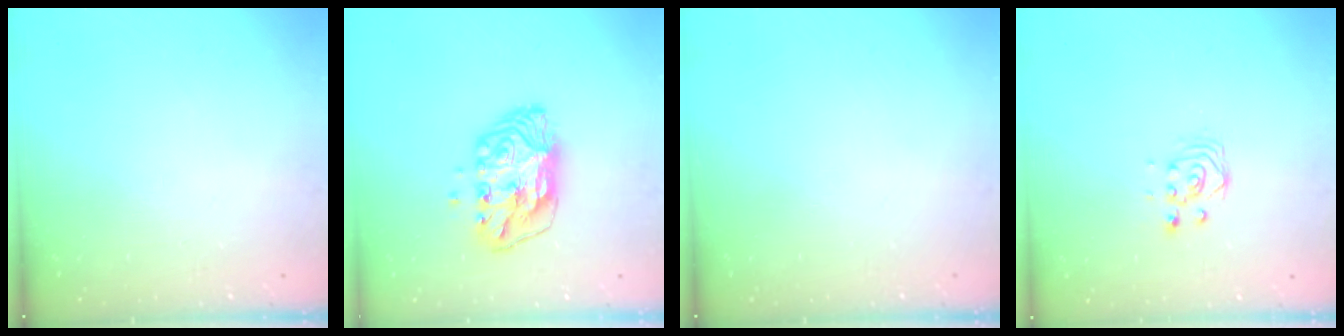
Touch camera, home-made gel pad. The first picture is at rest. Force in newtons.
{"total": 11.3, "press": 11.2, "slide": 1.6}
{"total": 0.0}
{"total": 2.8, "press": 2.8, "slide": 0.3}